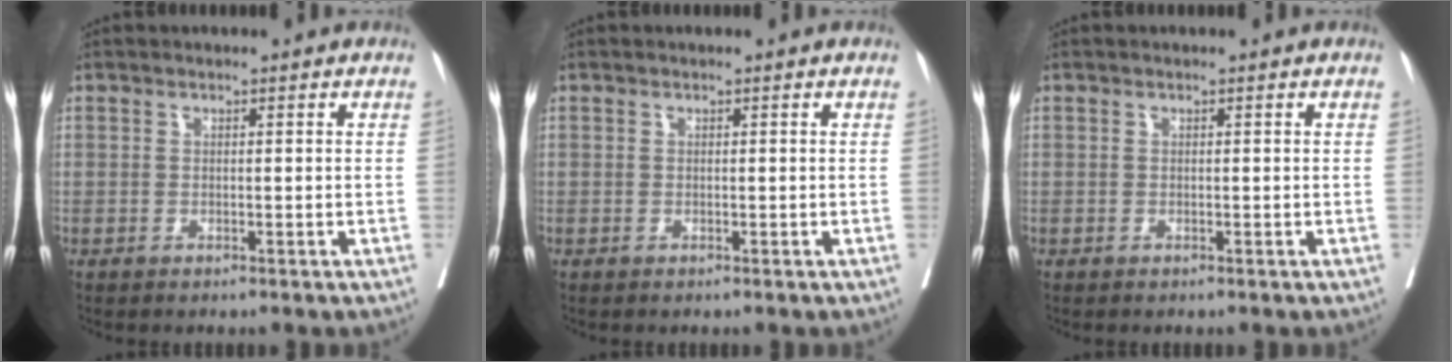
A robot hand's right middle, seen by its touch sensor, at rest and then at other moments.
{"total": 0.0}
{"total": 0.0}